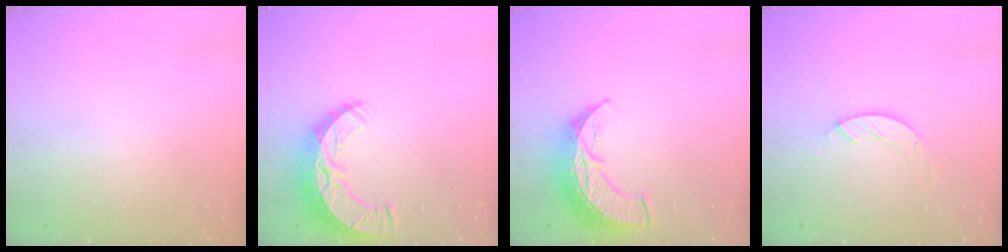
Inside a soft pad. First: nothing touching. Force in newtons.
{"total": 11.1, "press": 11.0, "slide": 0.8}
{"total": 11.2, "press": 11.1, "slide": 0.9}
{"total": 4.1, "press": 4.1, "slide": 0.3}